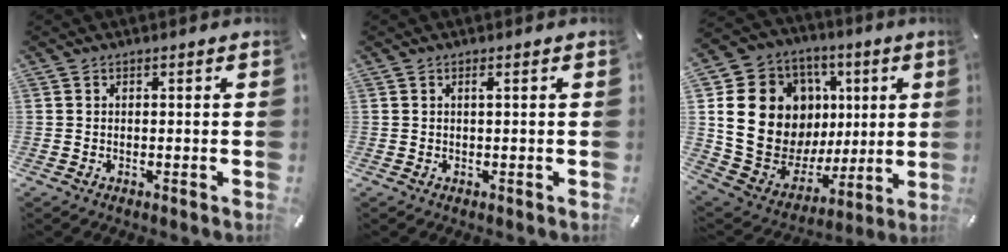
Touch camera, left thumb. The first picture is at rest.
{"total": 0.9, "force": [0.3, 0.0, 0.8], "torque": [-0.015, 0.000, 0.004]}
{"total": 21.0, "force": [5.4, 17.5, 10.3], "torque": [-0.197, -0.044, 0.131]}